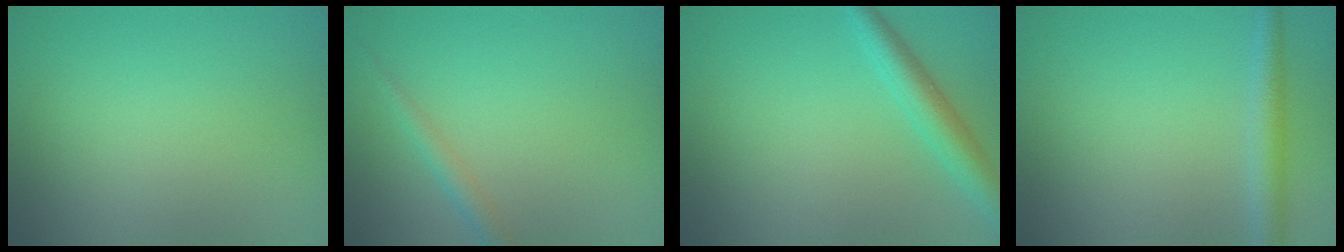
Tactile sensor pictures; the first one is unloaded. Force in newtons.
{"total": 1.5, "press": 1.5, "slide": 0.0}
{"total": 3.1, "press": 3.1, "slide": 0.2}
{"total": 2.3, "press": 2.3, "slide": 0.1}